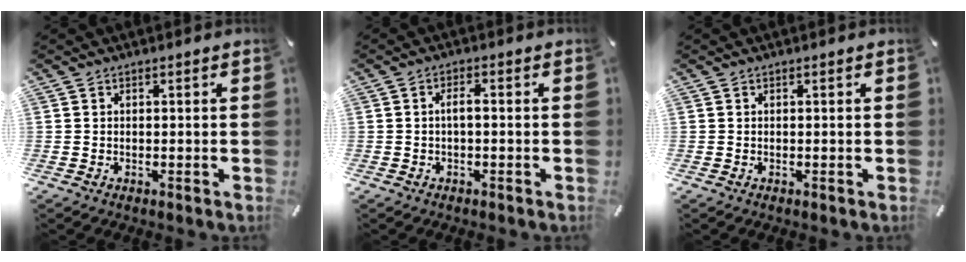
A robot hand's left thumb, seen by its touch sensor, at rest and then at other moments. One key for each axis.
{"total": 2.6, "fx": -0.3, "fy": 0.8, "fz": 2.4, "tx": -0.044, "ty": 0.007, "tz": -0.008}
{"total": 0.0}